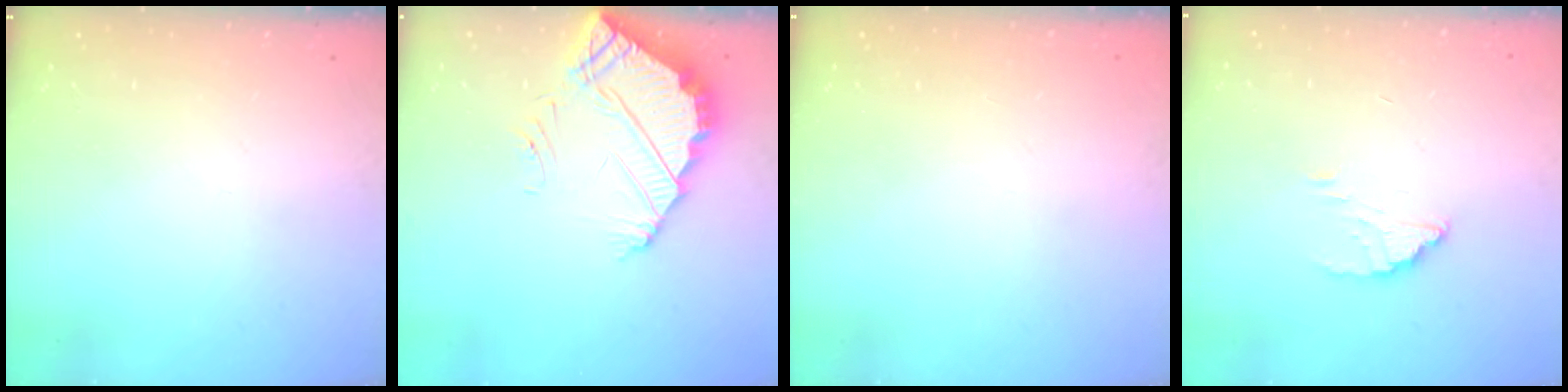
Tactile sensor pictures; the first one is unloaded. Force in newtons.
{"total": 4.7, "press": 4.7, "slide": 0.4}
{"total": 2.1, "press": 2.1, "slide": 0.1}
{"total": 2.0, "press": 2.0, "slide": 0.1}